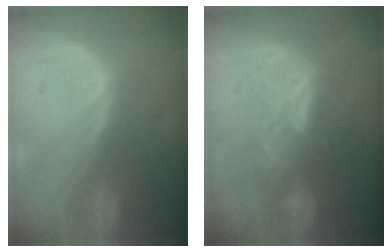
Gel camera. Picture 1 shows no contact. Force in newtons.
{"total": 6.4, "press": 5.9, "slide": 2.5}